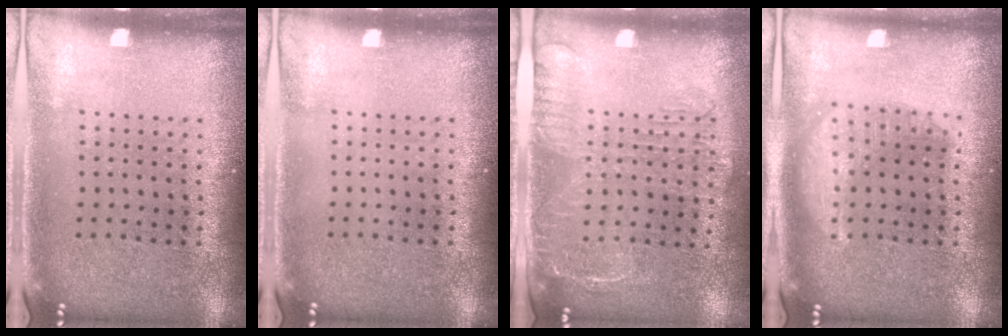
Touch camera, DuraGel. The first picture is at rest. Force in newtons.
{"total": 0.0}
{"total": 1.7, "press": 1.3, "slide": 1.0}
{"total": 1.3, "press": 1.3, "slide": 0.2}